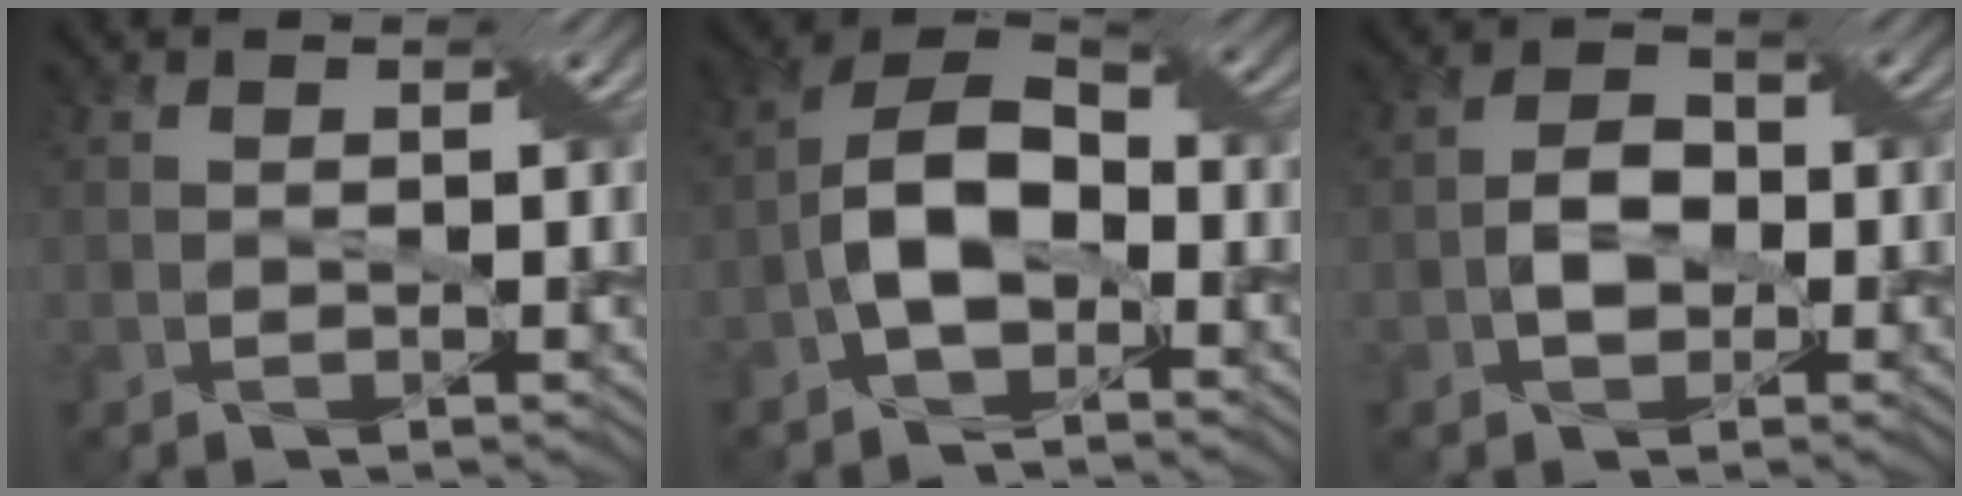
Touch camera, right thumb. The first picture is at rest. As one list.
[{"total": 8.0, "force": [-2.4, 4.7, 6.0], "torque": [-0.122, 0.011, -0.057]}, {"total": 3.5, "force": [-1.1, 2.5, 2.2], "torque": [-0.035, 0.004, -0.024]}]